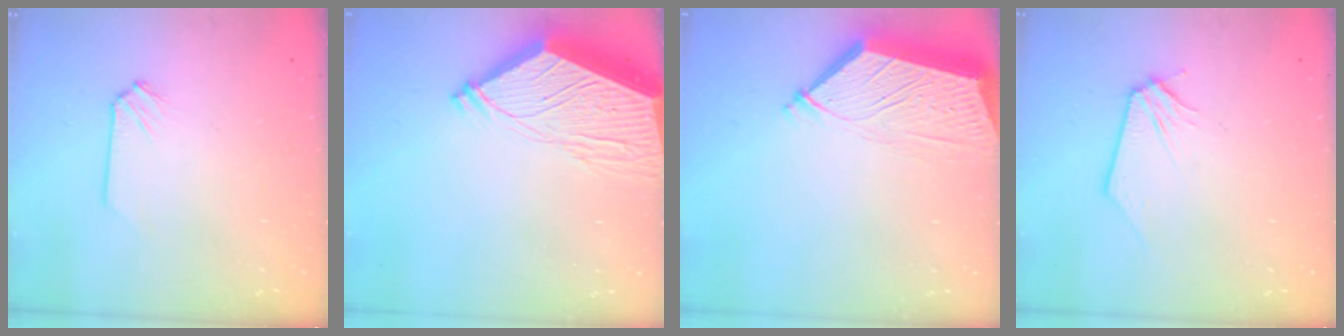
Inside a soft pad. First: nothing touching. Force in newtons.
{"total": 12.3, "press": 12.2, "slide": 1.5}
{"total": 7.3, "press": 7.3, "slide": 1.0}
{"total": 0.0}